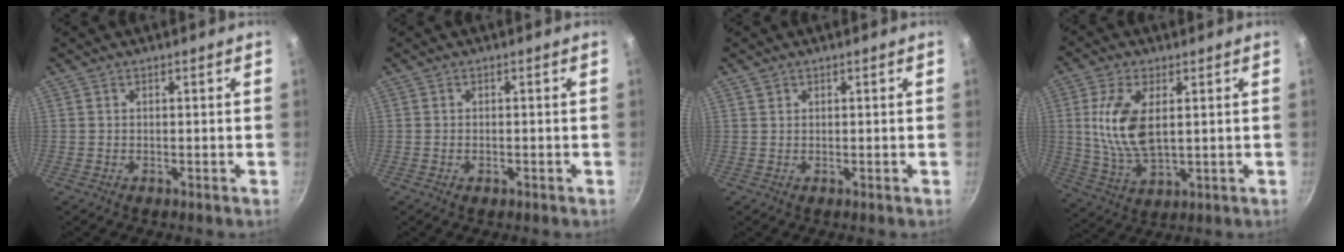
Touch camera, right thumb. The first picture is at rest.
{"total": 1.2, "force": [-0.5, 0.7, 0.9], "torque": [-0.015, 0.007, -0.005]}
{"total": 0.7, "force": [0.5, 0.6, 0.1], "torque": [0.008, -0.002, 0.006]}
{"total": 11.8, "force": [2.0, 6.0, 10.0], "torque": [-0.204, -0.011, 0.047]}